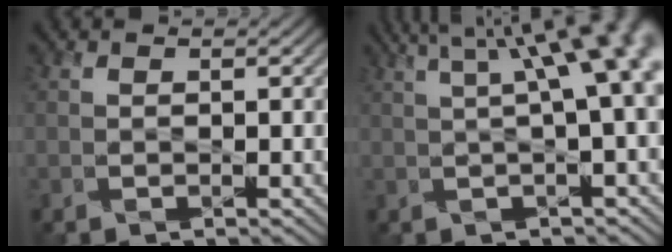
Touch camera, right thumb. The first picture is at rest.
{"total": 12.3, "force": [3.9, 3.5, 11.1], "torque": [-0.127, 0.043, 0.060]}